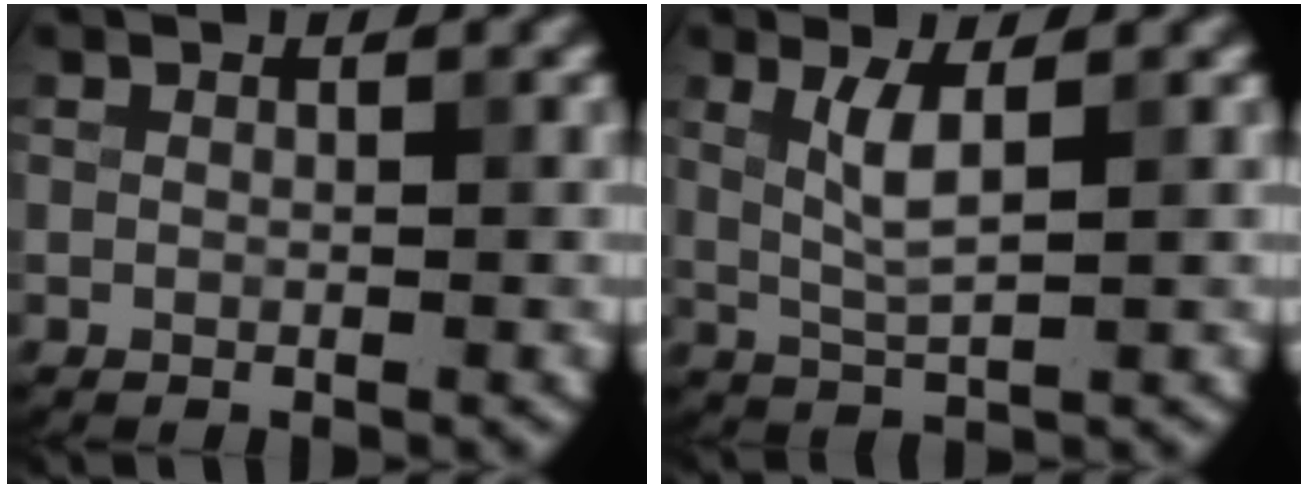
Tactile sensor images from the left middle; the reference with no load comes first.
{"total": 2.9, "force": [0.9, 0.6, 2.7], "torque": [-0.060, -0.002, 0.021]}